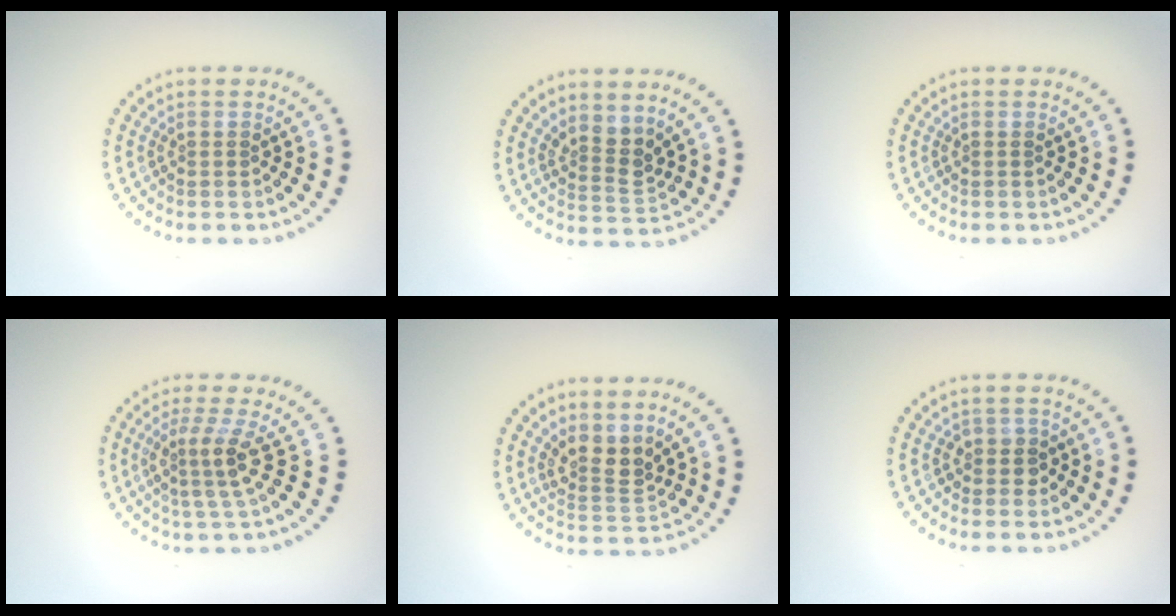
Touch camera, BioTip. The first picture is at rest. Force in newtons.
{"total": 2.5, "press": 1.9, "slide": 1.6}
{"total": 0.0}
{"total": 3.1, "press": 2.2, "slide": 2.1}
{"total": 3.0, "press": 2.3, "slide": 1.8}
{"total": 1.7, "press": 1.5, "slide": 0.9}